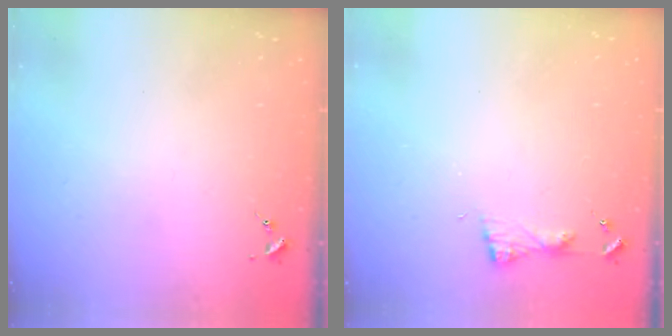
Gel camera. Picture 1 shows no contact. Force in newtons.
{"total": 5.0, "press": 4.9, "slide": 0.6}